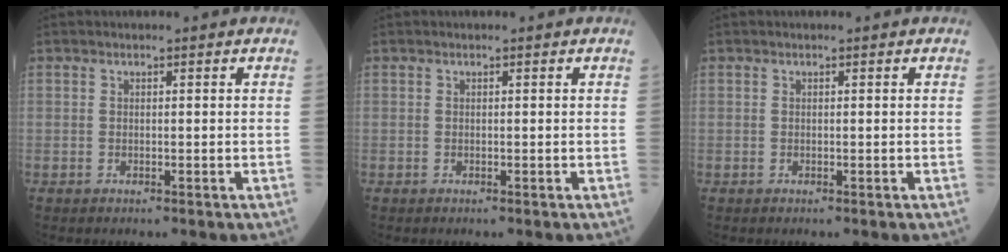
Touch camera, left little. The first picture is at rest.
{"total": 0.0}
{"total": 0.0}